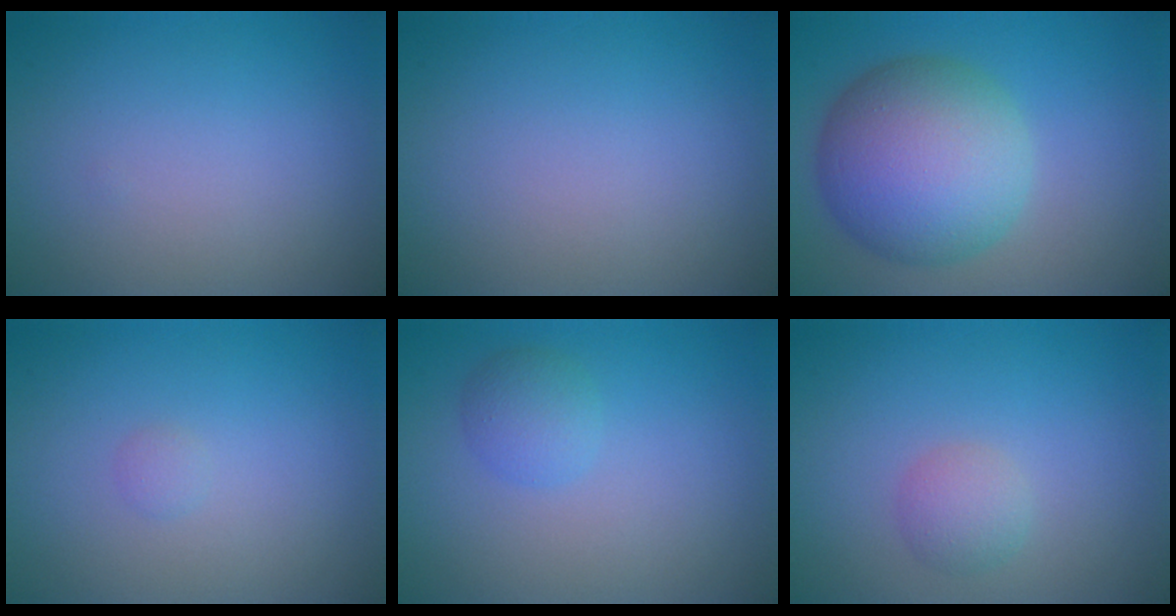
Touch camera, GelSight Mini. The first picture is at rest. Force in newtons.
{"total": 0.0}
{"total": 10.3, "press": 10.2, "slide": 0.4}
{"total": 0.5, "press": 0.5, "slide": 0.0}
{"total": 2.0, "press": 2.0, "slide": 0.1}
{"total": 1.9, "press": 1.9, "slide": 0.1}